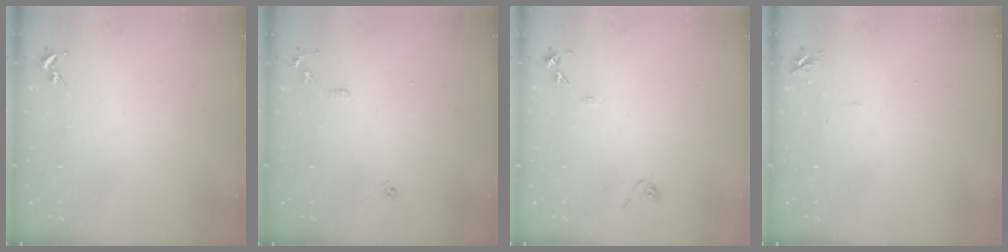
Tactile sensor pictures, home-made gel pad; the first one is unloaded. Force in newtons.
{"total": 7.9, "press": 7.9, "slide": 0.8}
{"total": 7.9, "press": 7.9, "slide": 0.8}
{"total": 5.8, "press": 5.8, "slide": 0.7}